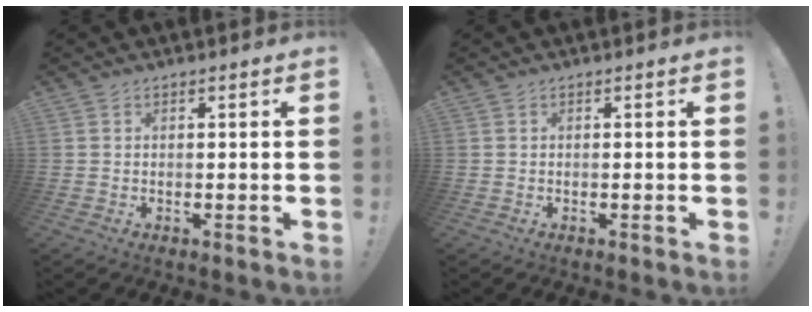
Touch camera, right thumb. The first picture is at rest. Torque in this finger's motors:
{"motor_torque": [-0.01, 0.01, 0.03, -0.03, 0.00]}